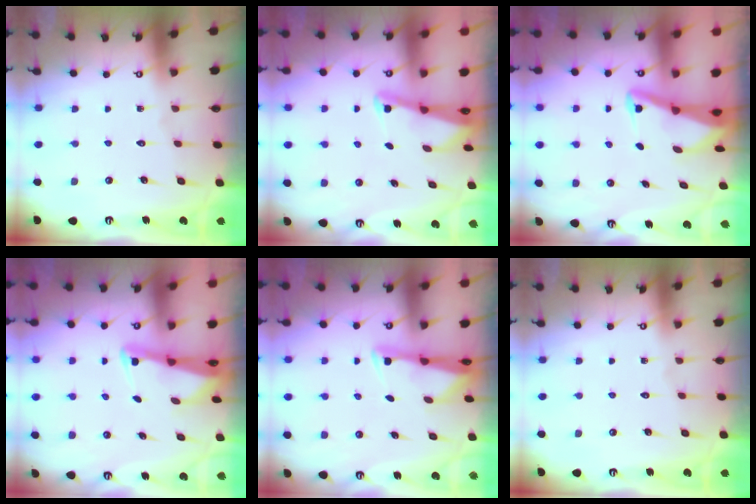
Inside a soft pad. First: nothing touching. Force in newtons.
{"total": 2.1, "press": 2.1, "slide": 0.3}
{"total": 3.3, "press": 3.3, "slide": 0.6}
{"total": 2.4, "press": 2.4, "slide": 0.3}
{"total": 2.9, "press": 2.9, "slide": 0.4}
{"total": 0.0}